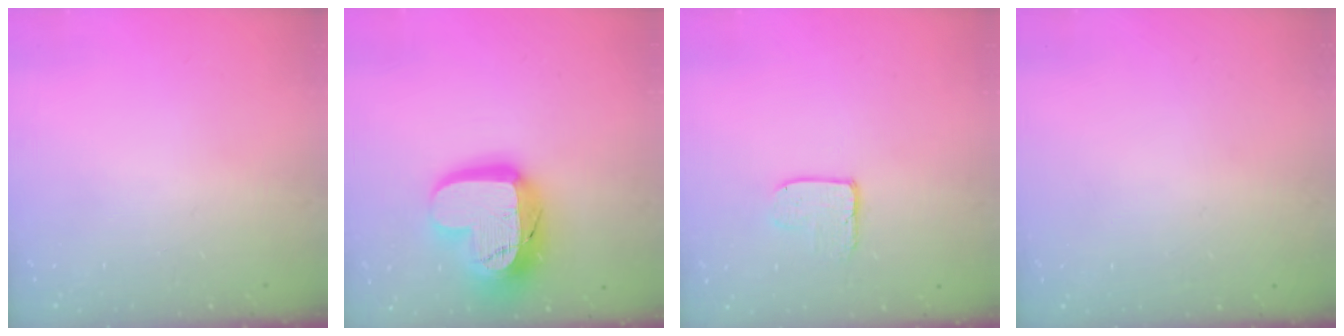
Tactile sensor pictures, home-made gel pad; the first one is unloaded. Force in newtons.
{"total": 19.0, "press": 19.0, "slide": 1.6}
{"total": 5.1, "press": 5.0, "slide": 0.4}
{"total": 0.0}